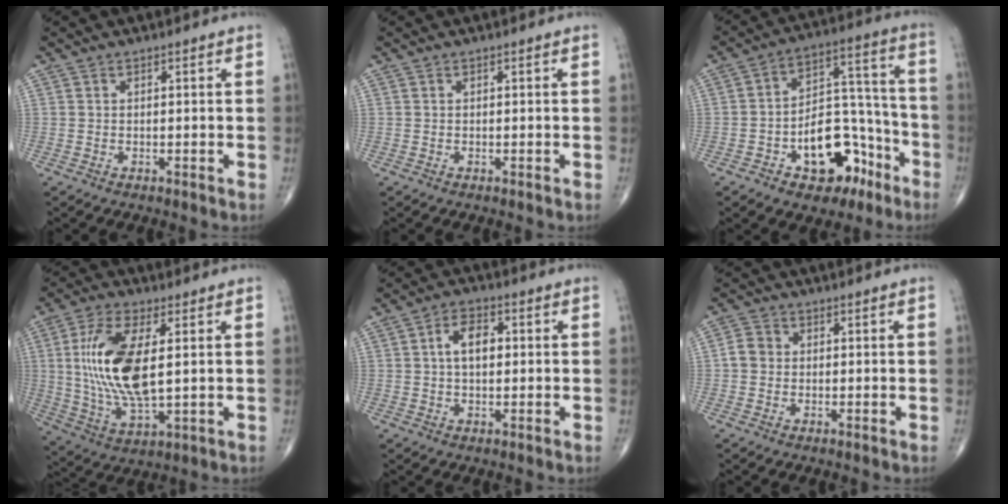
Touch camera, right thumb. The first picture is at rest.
{"total": 0.0}
{"total": 16.4, "force": [-7.7, 9.7, 10.8], "torque": [-0.109, 0.076, -0.111]}
{"total": 15.9, "force": [2.1, 6.5, 14.3], "torque": [-0.293, -0.015, 0.047]}
{"total": 6.0, "force": [0.8, 3.5, 4.7], "torque": [-0.077, 0.013, 0.006]}
{"total": 3.3, "force": [-0.1, 2.9, 1.5], "torque": [-0.022, 0.009, -0.008]}